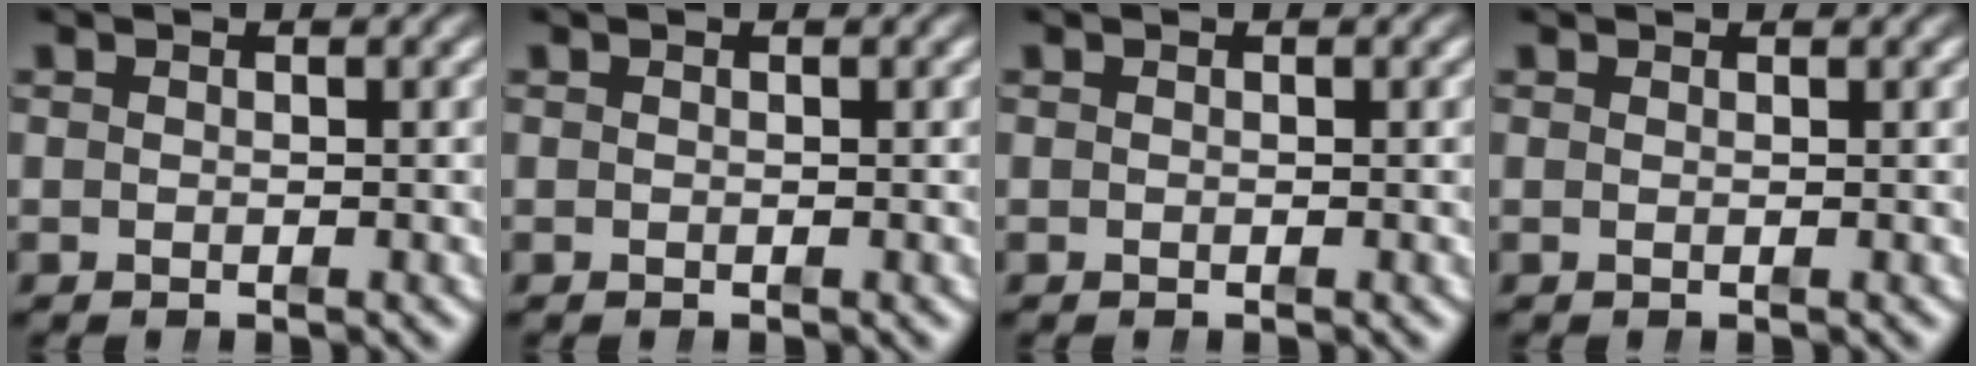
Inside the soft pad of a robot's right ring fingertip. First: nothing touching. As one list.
[{"total": 0.0}, {"total": 0.0}, {"total": 0.6, "force": [0.4, -0.4, 0.1], "torque": [0.006, -0.001, 0.006]}]